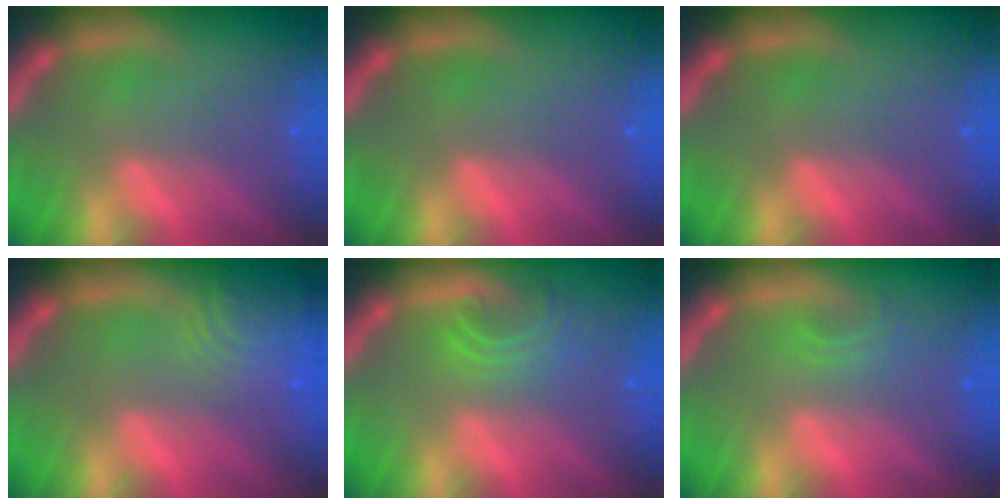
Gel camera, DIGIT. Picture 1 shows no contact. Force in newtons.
{"total": 0.0}
{"total": 0.0}
{"total": 6.1}
{"total": 3.5}
{"total": 1.4}